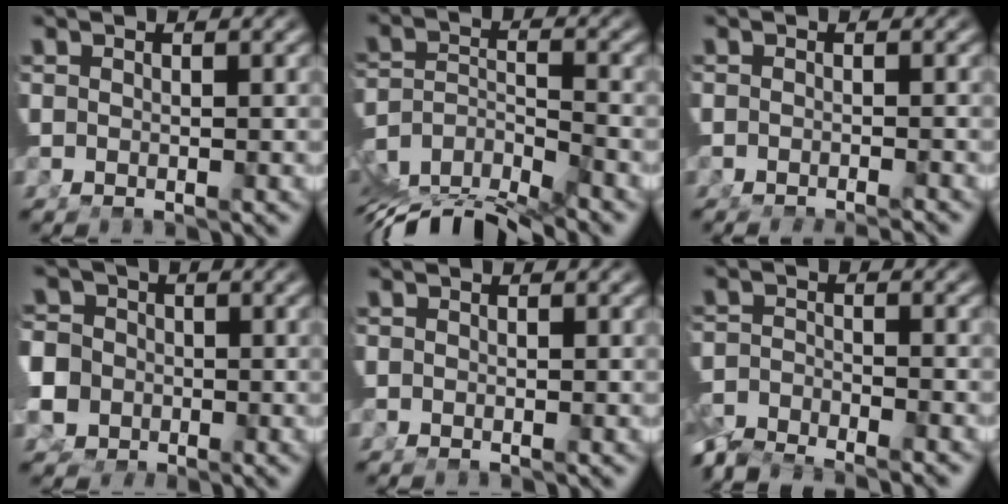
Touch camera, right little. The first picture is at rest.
{"total": 9.7, "force": [-6.2, 6.0, 4.6], "torque": [-0.100, -0.046, -0.090]}
{"total": 2.7, "force": [-2.6, 0.2, 0.6], "torque": [-0.002, -0.004, -0.040]}
{"total": 5.6, "force": [-1.1, 5.1, 2.2], "torque": [-0.051, -0.028, -0.012]}
{"total": 0.0}
{"total": 6.1, "force": [-5.4, 2.1, 1.8], "torque": [-0.030, -0.028, -0.077]}